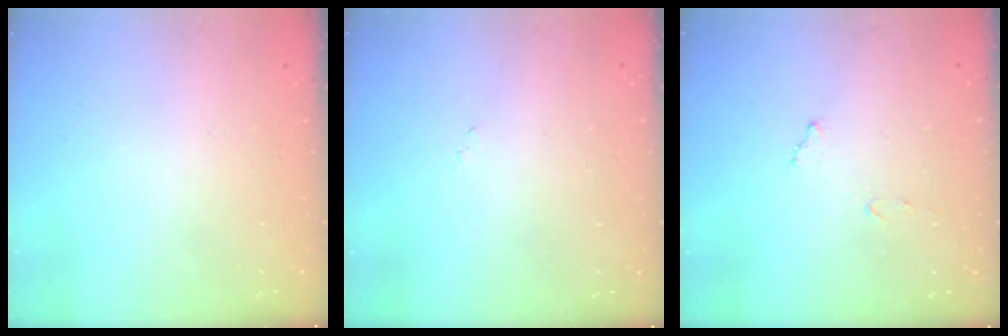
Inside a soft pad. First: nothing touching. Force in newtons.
{"total": 7.5, "press": 7.5, "slide": 0.6}
{"total": 7.1, "press": 7.1, "slide": 0.4}